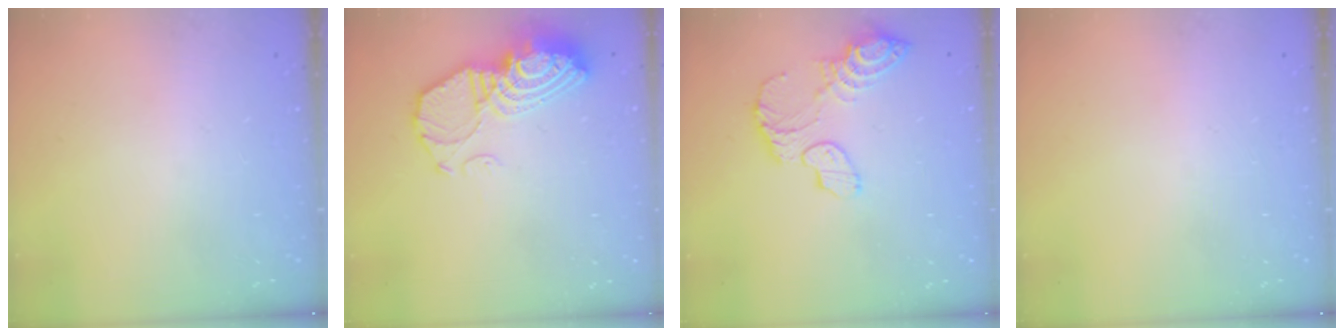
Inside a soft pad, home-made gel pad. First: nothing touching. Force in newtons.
{"total": 14.3, "press": 14.2, "slide": 1.4}
{"total": 12.2, "press": 12.1, "slide": 1.1}
{"total": 0.0}